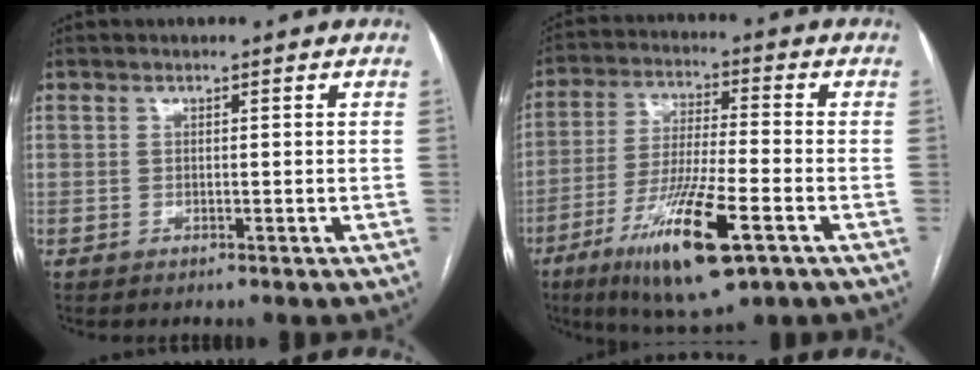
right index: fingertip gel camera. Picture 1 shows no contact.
{"total": 15.4, "force": [-7.5, 2.6, 13.2], "torque": [-0.254, -0.028, -0.126]}